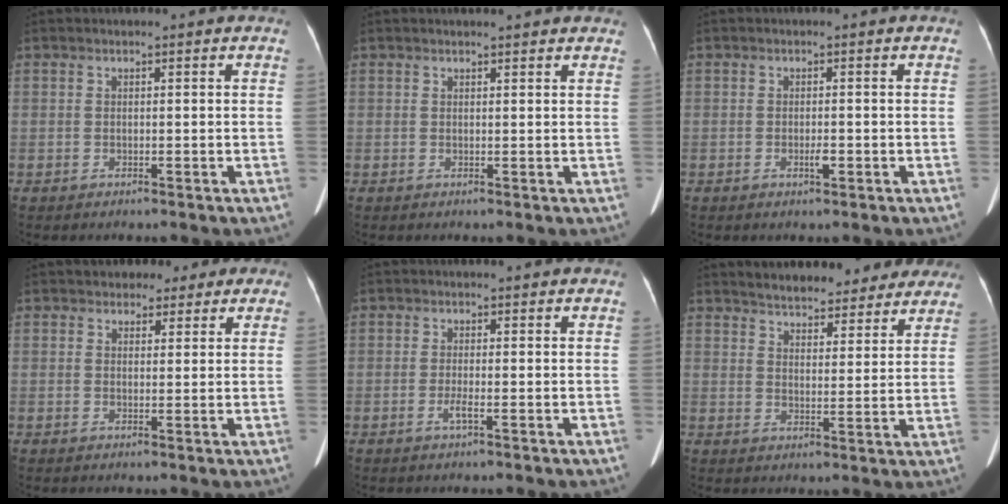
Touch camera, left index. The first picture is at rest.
{"total": 5.4, "force": [4.8, 1.0, 2.3], "torque": [-0.026, -0.002, 0.048]}
{"total": 1.4, "force": [-1.1, 0.4, 0.8], "torque": [-0.015, -0.019, -0.019]}
{"total": 5.0, "force": [3.3, 3.3, 1.6], "torque": [-0.002, -0.004, 0.037]}
{"total": 1.5, "force": [-0.9, 0.0, 1.1], "torque": [-0.022, -0.018, -0.019]}
{"total": 16.3, "force": [14.2, 5.1, 6.0], "torque": [-0.072, -0.007, 0.177]}